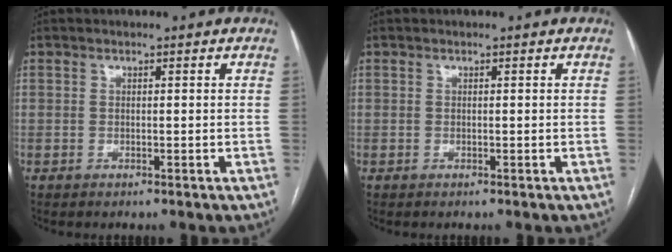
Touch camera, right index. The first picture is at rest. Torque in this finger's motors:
{"motor_torque": [0.00, 0.00, 0.00, 0.00]}